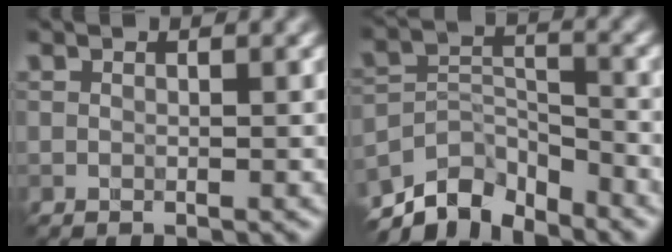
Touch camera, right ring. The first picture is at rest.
{"total": 6.5, "force": [-5.7, 2.4, 1.8], "torque": [-0.031, -0.006, -0.107]}